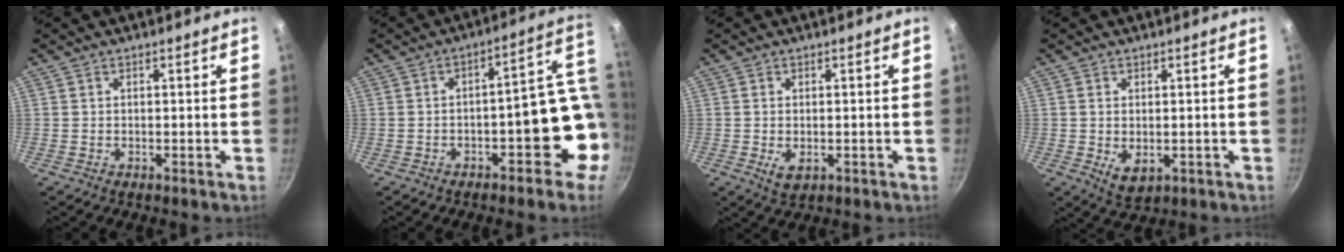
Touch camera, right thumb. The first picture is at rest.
{"total": 11.3, "force": [-2.0, 5.7, 9.5], "torque": [-0.053, 0.049, -0.019]}
{"total": 3.2, "force": [-0.7, 1.8, 2.5], "torque": [-0.044, -0.011, -0.007]}
{"total": 4.4, "force": [-0.6, 2.7, 3.4], "torque": [-0.055, -0.016, -0.001]}